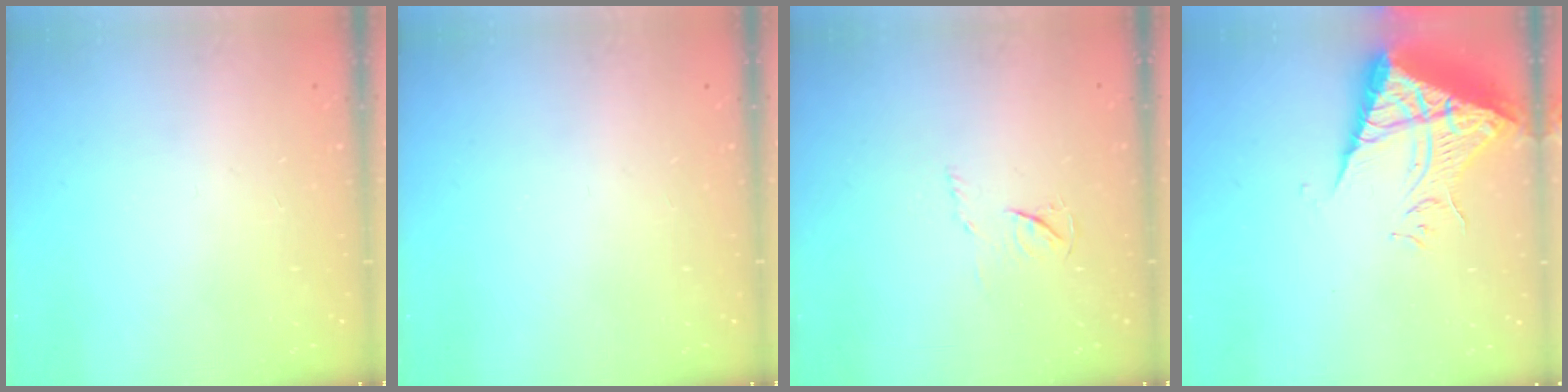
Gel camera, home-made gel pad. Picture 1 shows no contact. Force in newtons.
{"total": 0.0}
{"total": 3.9, "press": 3.9, "slide": 0.4}
{"total": 10.3, "press": 10.2, "slide": 1.1}